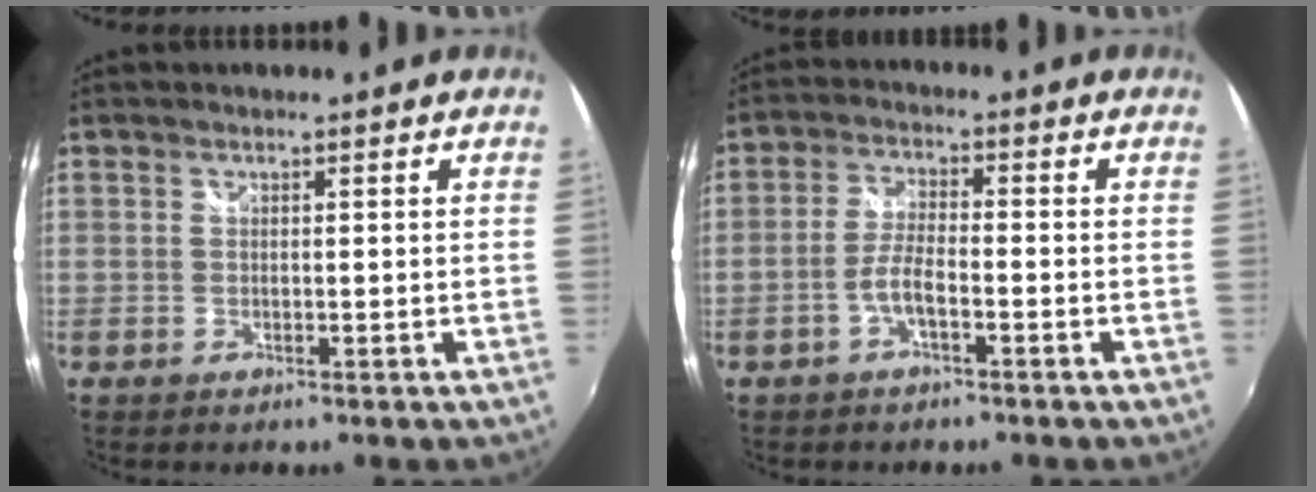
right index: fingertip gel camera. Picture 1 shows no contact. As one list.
[{"total": 4.4, "force": [-2.2, 1.1, 3.6], "torque": [-0.080, 0.005, -0.042]}]